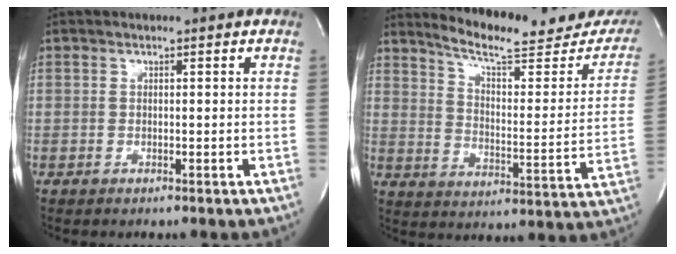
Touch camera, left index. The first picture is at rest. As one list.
[{"total": 19.3, "force": [17.3, 3.6, 7.8], "torque": [-0.102, -0.046, 0.223]}]